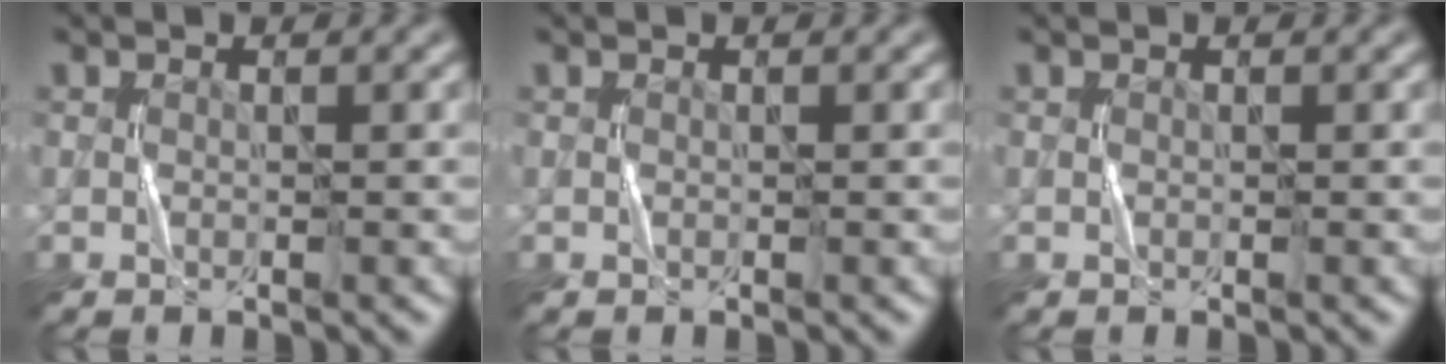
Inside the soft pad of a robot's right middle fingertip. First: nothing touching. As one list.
[{"total": 0.0}, {"total": 0.0}]